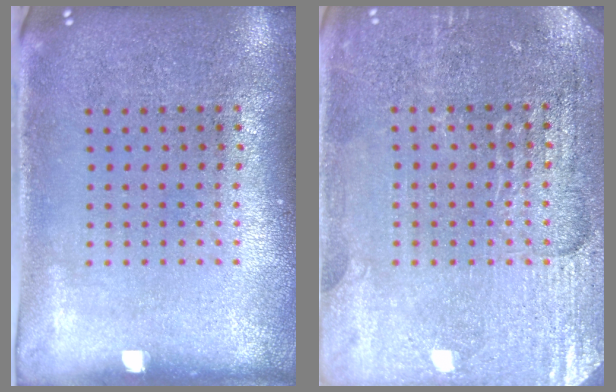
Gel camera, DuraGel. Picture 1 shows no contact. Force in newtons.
{"total": 3.3, "press": 3.3, "slide": 0.7}